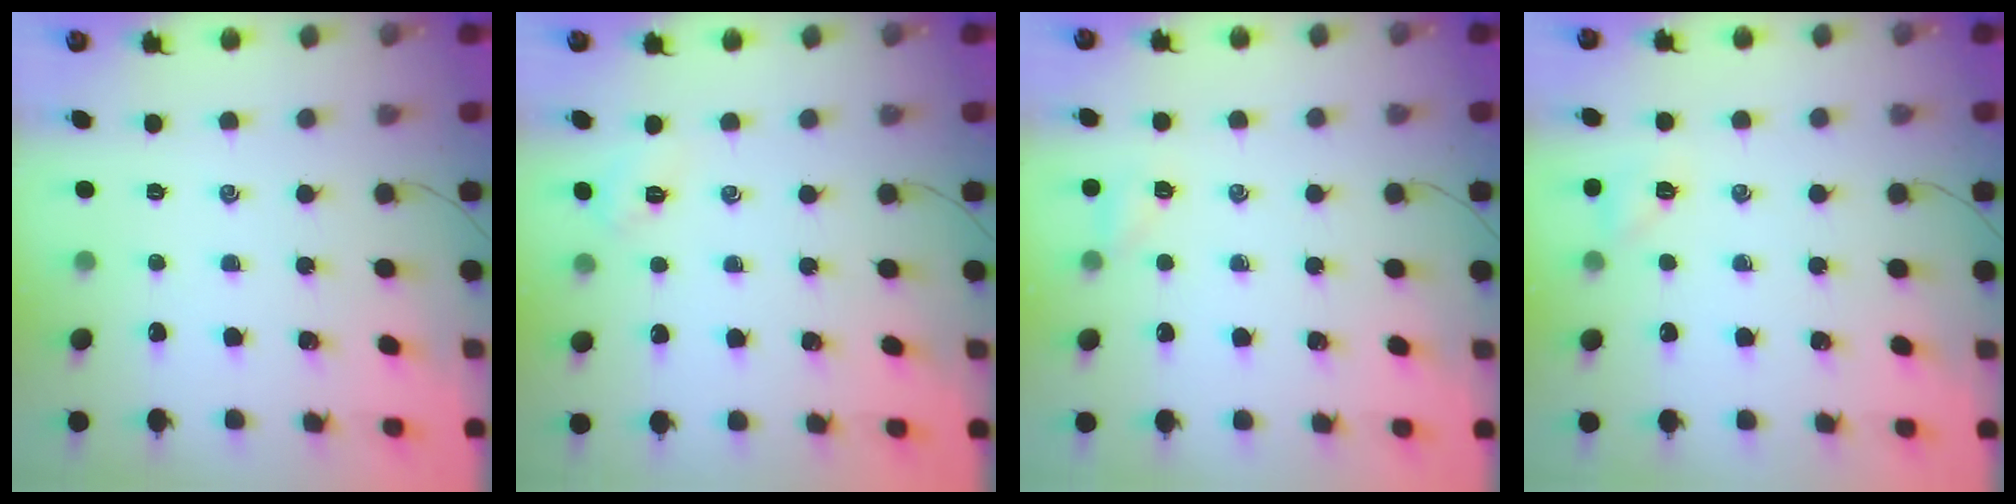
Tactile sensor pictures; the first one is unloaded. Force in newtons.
{"total": 3.4, "press": 3.2, "slide": 1.1}
{"total": 4.2, "press": 4.0, "slide": 1.3}
{"total": 5.8, "press": 5.6, "slide": 1.4}